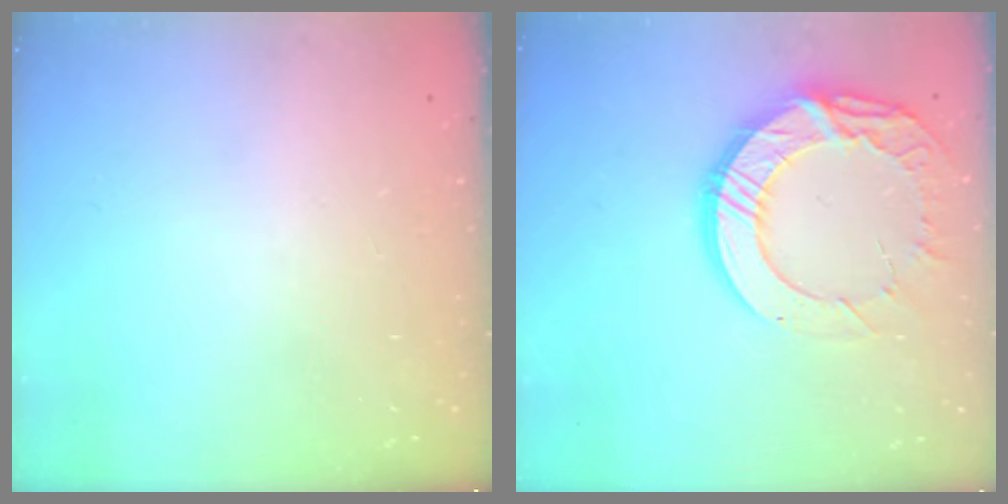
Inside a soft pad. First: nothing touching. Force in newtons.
{"total": 17.6, "press": 17.5, "slide": 1.5}